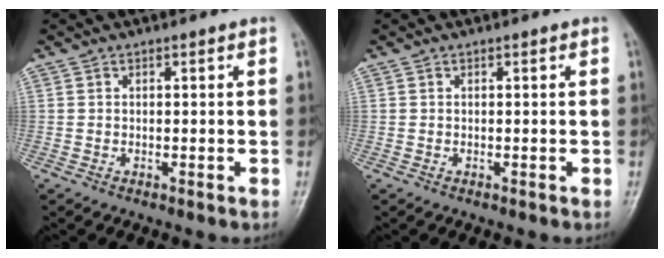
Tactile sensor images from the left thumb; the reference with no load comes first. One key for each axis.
{"total": 0.0}